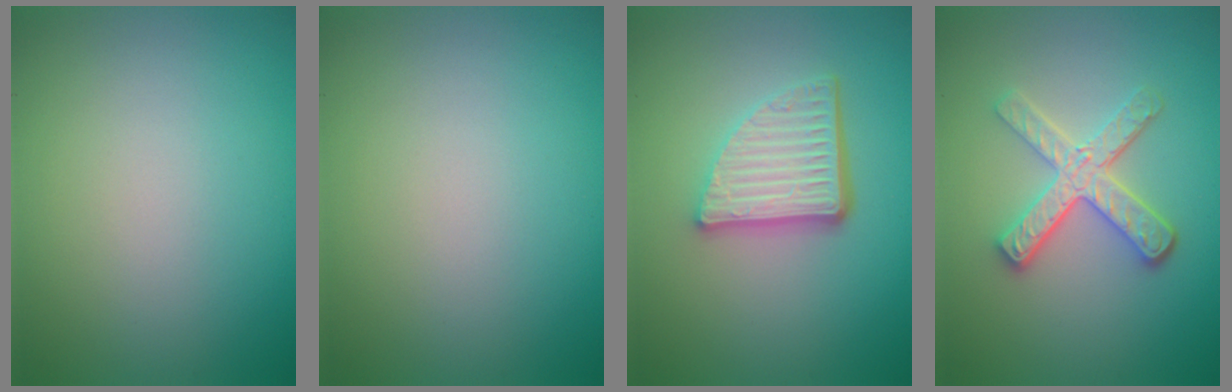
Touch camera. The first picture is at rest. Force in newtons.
{"total": 0.0}
{"total": 5.0, "press": 3.6, "slide": 3.6}
{"total": 3.8, "press": 3.1, "slide": 2.2}